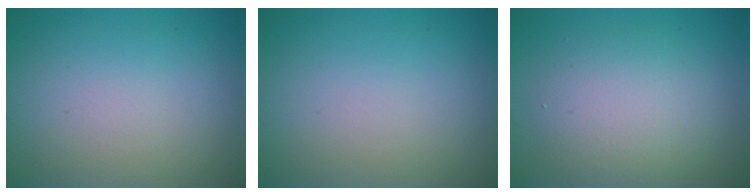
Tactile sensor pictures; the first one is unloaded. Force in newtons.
{"total": 0.0}
{"total": 4.3, "press": 4.3, "slide": 0.2}